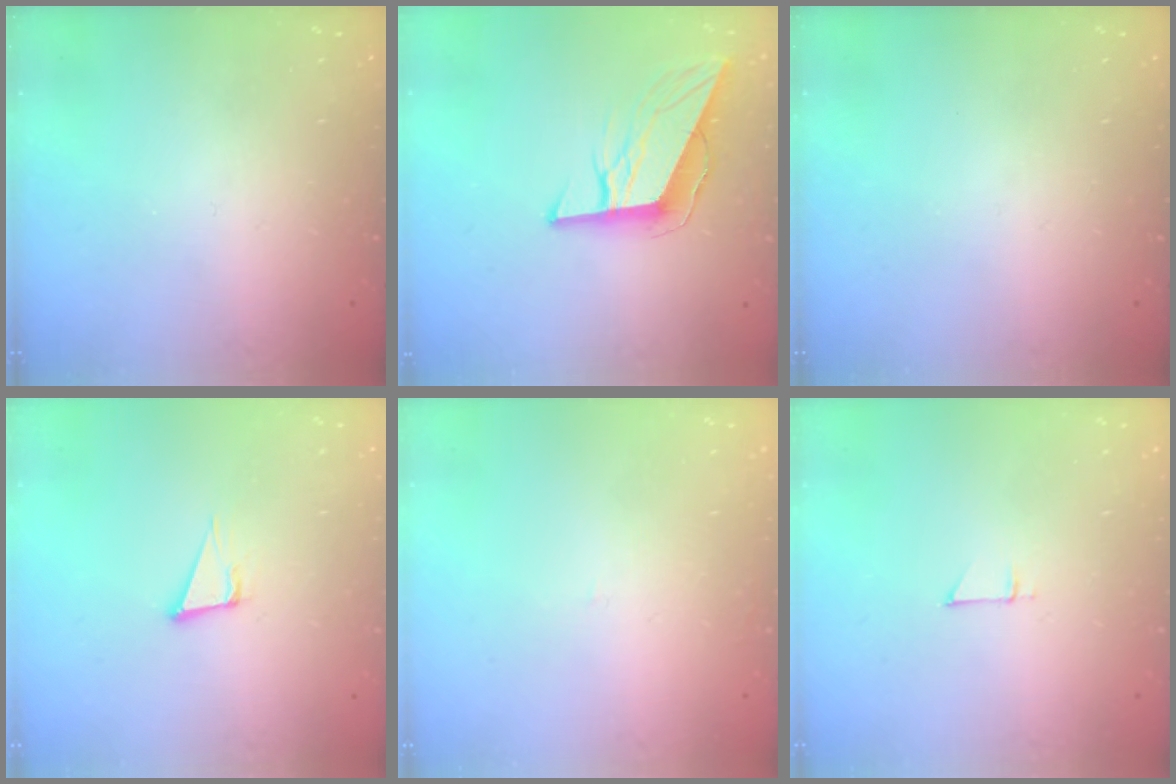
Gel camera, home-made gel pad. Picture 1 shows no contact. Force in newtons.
{"total": 10.7, "press": 10.2, "slide": 3.3}
{"total": 0.0}
{"total": 5.4, "press": 4.4, "slide": 3.1}
{"total": 0.9, "press": 0.9, "slide": 0.1}
{"total": 3.5, "press": 3.4, "slide": 0.4}